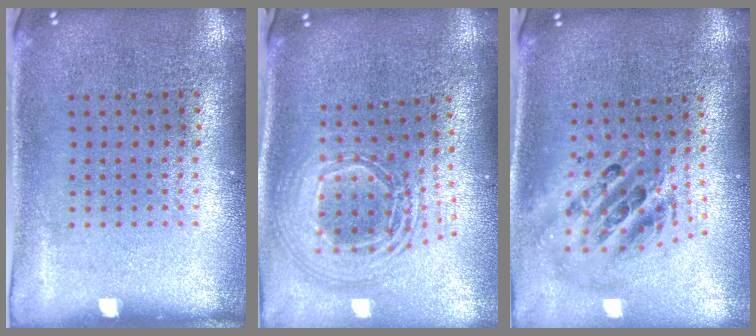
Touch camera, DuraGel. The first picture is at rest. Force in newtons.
{"total": 2.5, "press": 1.8, "slide": 1.6}
{"total": 2.4, "press": 1.7, "slide": 1.6}